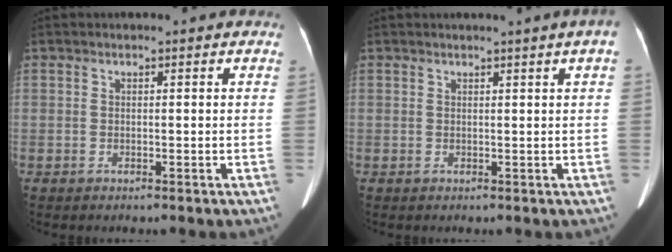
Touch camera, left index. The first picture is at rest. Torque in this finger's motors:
{"motor_torque": [0.65, -0.71, 0.39, 0.10]}